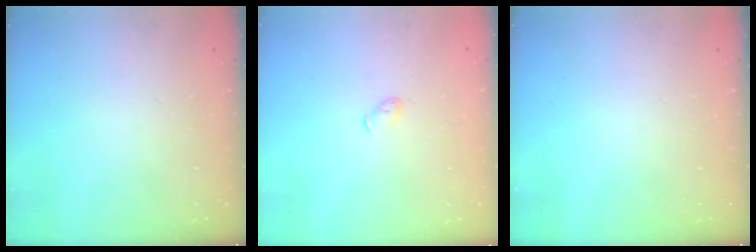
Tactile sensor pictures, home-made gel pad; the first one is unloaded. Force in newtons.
{"total": 3.5, "press": 3.5, "slide": 0.8}
{"total": 0.0}